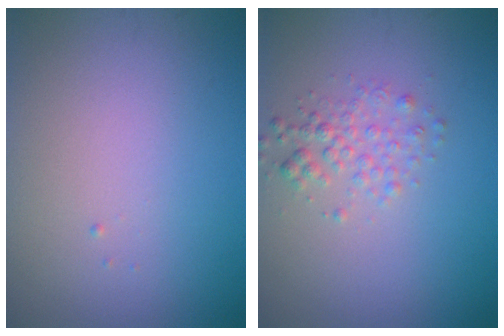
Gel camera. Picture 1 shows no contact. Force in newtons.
{"total": 2.0, "press": 2.0, "slide": 0.1}